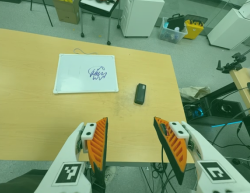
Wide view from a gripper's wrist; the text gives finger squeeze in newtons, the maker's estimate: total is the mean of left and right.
{"total": 0.0}